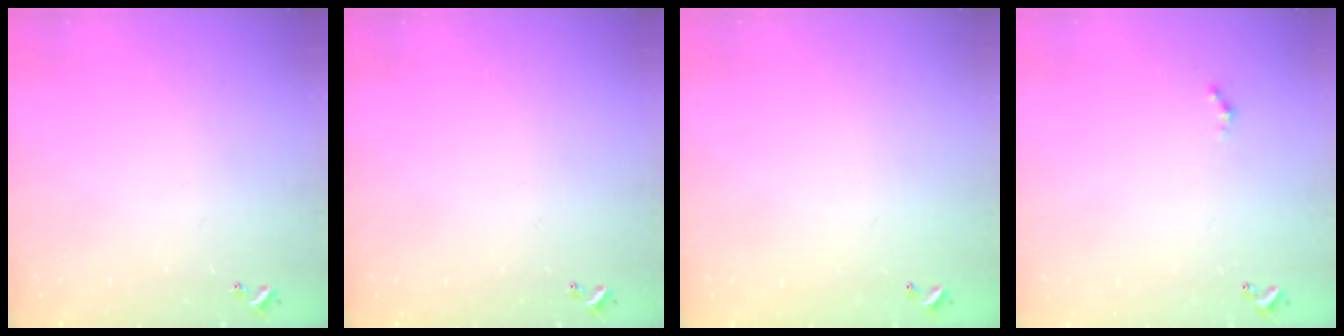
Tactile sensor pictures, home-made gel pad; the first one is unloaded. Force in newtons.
{"total": 0.0}
{"total": 2.7, "press": 2.7, "slide": 0.1}
{"total": 1.6, "press": 1.5, "slide": 0.4}